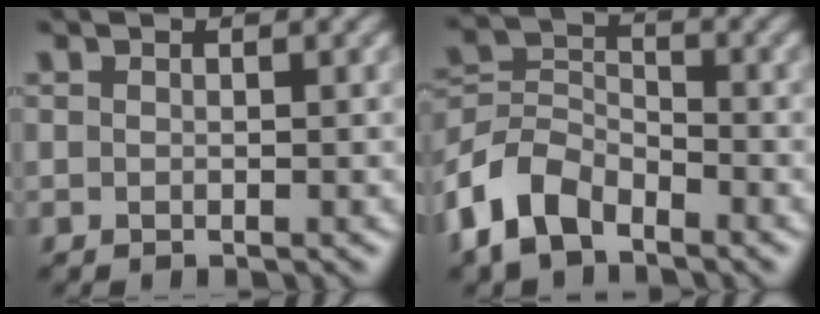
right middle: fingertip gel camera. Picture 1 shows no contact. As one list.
[{"total": 6.0, "force": [-4.0, 3.3, 2.9], "torque": [-0.063, 0.004, -0.092]}]